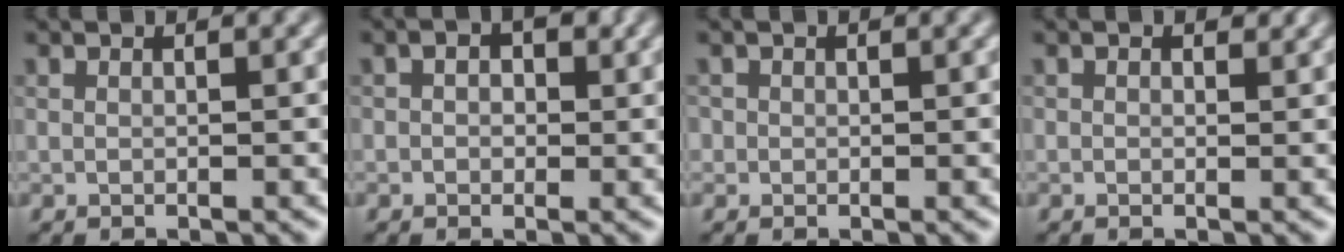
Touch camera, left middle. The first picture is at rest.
{"total": 1.5, "force": [-0.3, 1.2, 1.0], "torque": [-0.016, 0.011, -0.007]}
{"total": 0.8, "force": [-0.4, -0.3, -0.6], "torque": [0.001, 0.003, 0.002]}
{"total": 0.9, "force": [0.6, 0.5, 0.5], "torque": [-0.011, 0.004, 0.006]}